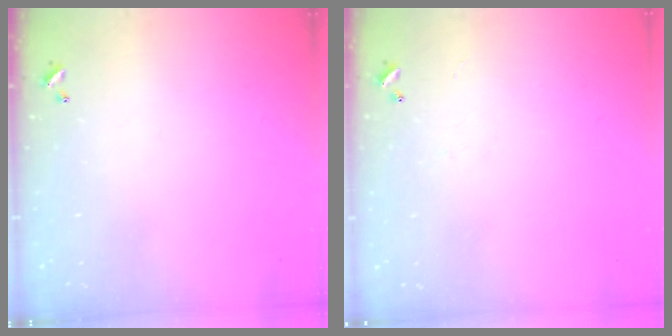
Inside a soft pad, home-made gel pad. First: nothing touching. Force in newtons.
{"total": 2.7, "press": 2.6, "slide": 0.5}